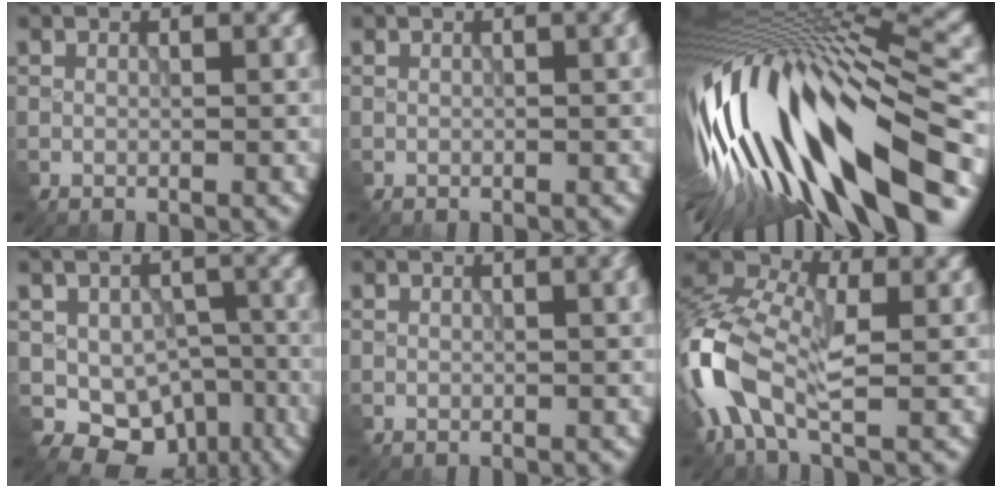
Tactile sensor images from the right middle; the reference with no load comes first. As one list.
[{"total": 2.2, "force": [0.3, 1.0, 2.0], "torque": [-0.010, 0.006, 0.005]}, {"total": 17.5, "force": [-4.4, 5.9, 15.9], "torque": [-0.277, -0.005, -0.064]}, {"total": 6.6, "force": [-2.8, 5.2, 2.8], "torque": [-0.033, -0.005, -0.032]}, {"total": 2.5, "force": [0.6, 1.0, 2.2], "torque": [-0.018, 0.006, 0.008]}, {"total": 9.8, "force": [-2.5, 5.3, 7.9], "torque": [-0.197, -0.001, -0.069]}]